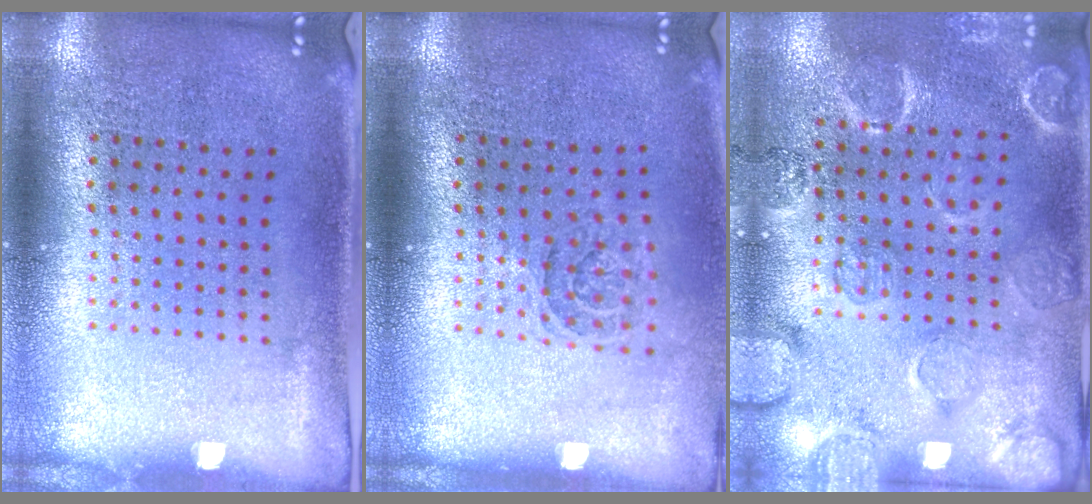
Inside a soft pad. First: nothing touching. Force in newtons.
{"total": 1.4, "press": 1.1, "slide": 0.8}
{"total": 2.5, "press": 2.2, "slide": 1.3}